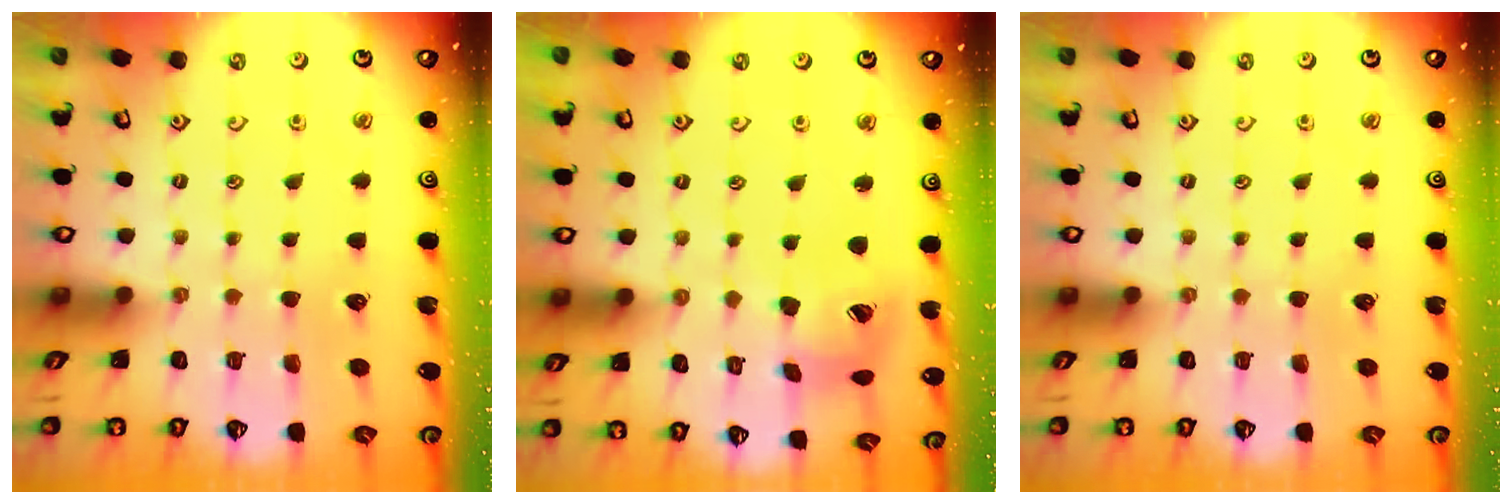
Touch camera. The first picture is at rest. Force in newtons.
{"total": 14.0, "press": 13.9, "slide": 1.8}
{"total": 0.0}